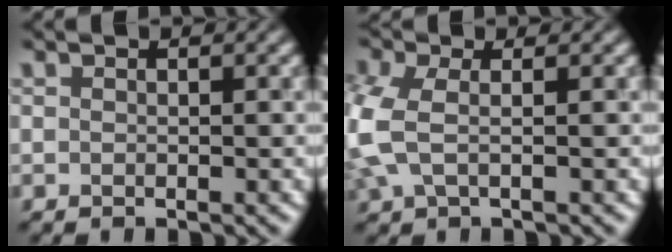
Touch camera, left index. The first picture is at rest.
{"total": 4.2, "force": [-0.2, 2.2, 3.6], "torque": [-0.106, 0.000, -0.009]}